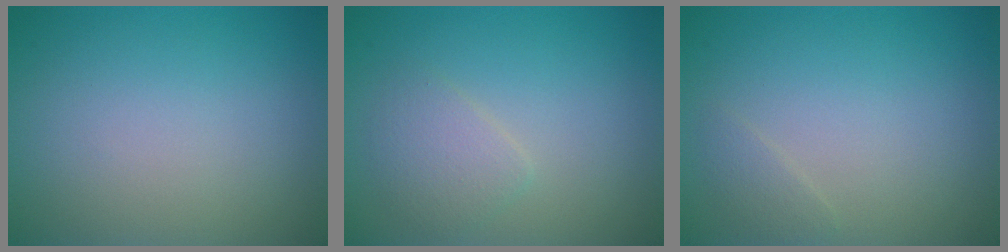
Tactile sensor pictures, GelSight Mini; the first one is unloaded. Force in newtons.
{"total": 2.0, "press": 2.0, "slide": 0.0}
{"total": 0.9, "press": 0.9, "slide": 0.0}